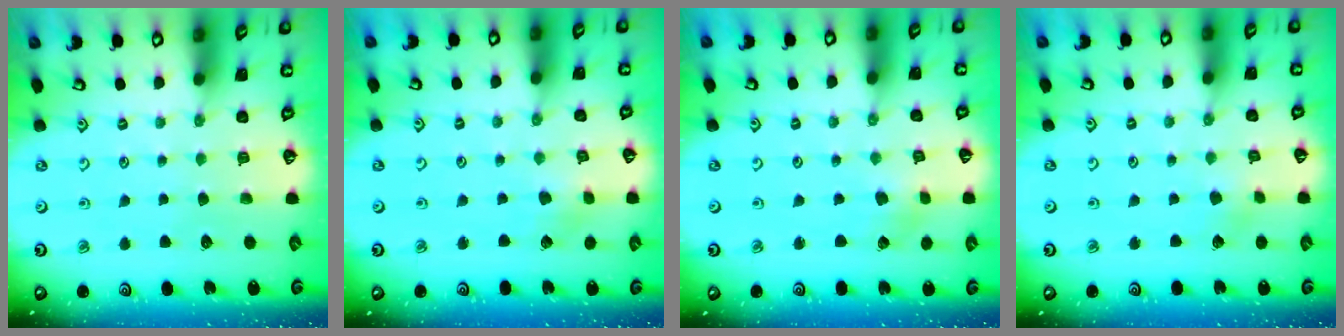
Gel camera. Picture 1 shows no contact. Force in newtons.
{"total": 2.8, "press": 2.8, "slide": 0.2}
{"total": 2.0, "press": 2.0, "slide": 0.4}
{"total": 2.6, "press": 2.6, "slide": 0.2}